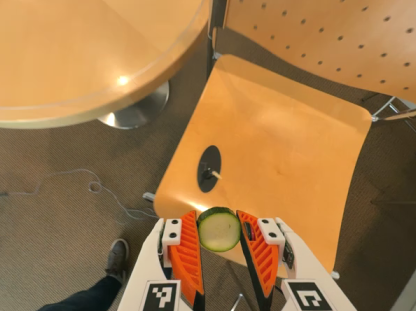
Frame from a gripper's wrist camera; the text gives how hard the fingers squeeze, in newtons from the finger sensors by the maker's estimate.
{"total": 8.2, "left": 7.4, "right": 8.9}